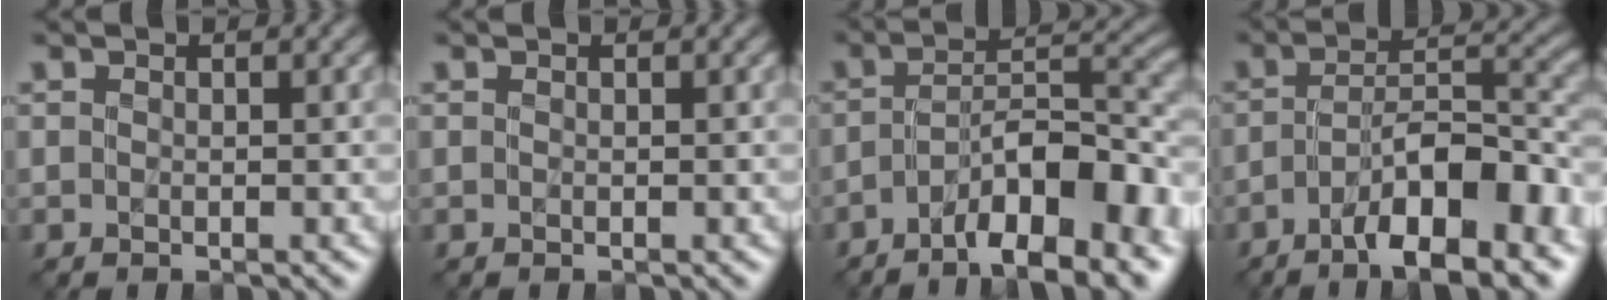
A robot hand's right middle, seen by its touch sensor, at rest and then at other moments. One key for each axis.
{"total": 0.0}
{"total": 9.8, "fx": -4.9, "fy": 2.9, "fz": 7.9, "tx": -0.114, "ty": 0.018, "tz": -0.085}
{"total": 9.8, "fx": -4.8, "fy": 3.1, "fz": 8.0, "tx": -0.118, "ty": 0.017, "tz": -0.080}